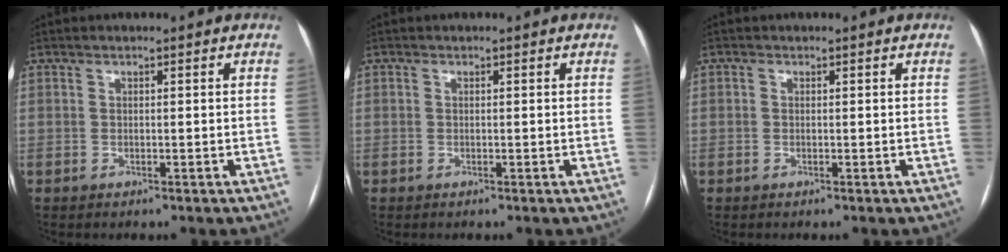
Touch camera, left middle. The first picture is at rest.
{"total": 0.0}
{"total": 3.0, "force": [-1.8, -1.9, -1.3], "torque": [0.024, -0.014, -0.025]}